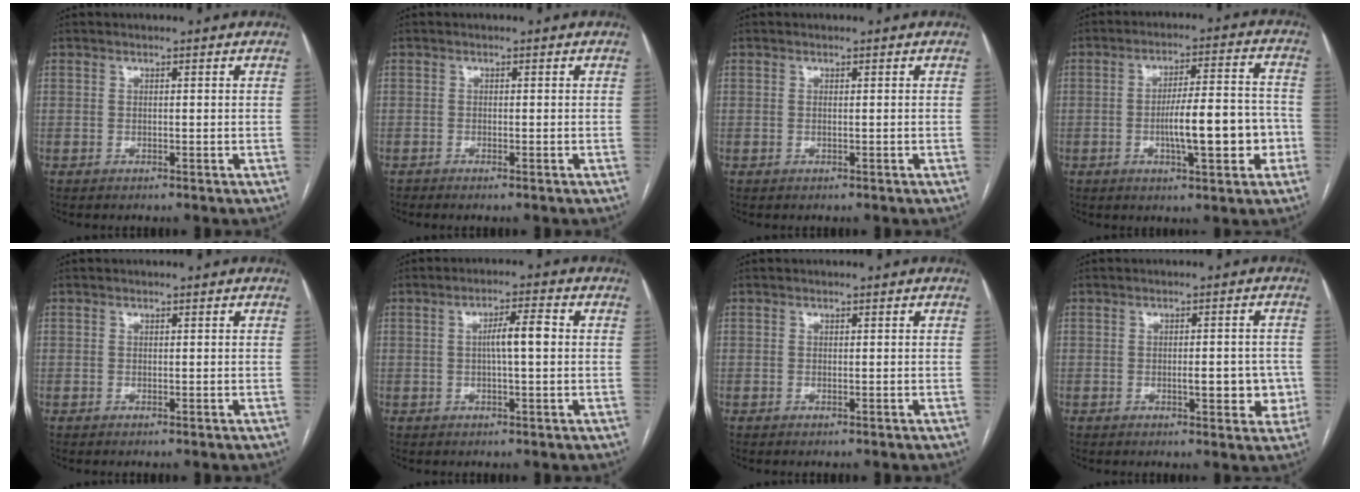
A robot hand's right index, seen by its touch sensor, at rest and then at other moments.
{"total": 0.9, "force": [-0.8, -0.2, 0.4], "torque": [-0.008, 0.000, -0.013]}
{"total": 0.0}
{"total": 11.3, "force": [-2.9, 2.3, 10.6], "torque": [-0.171, 0.019, -0.040]}
{"total": 0.0}
{"total": 4.4, "force": [0.1, 0.3, 4.4], "torque": [-0.076, 0.010, 0.001]}
{"total": 0.0}
{"total": 5.3, "force": [-1.2, 2.0, 4.8], "torque": [-0.058, 0.002, -0.012]}